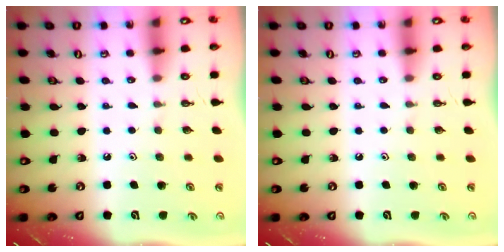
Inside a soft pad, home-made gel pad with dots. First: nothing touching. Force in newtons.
{"total": 0.0}